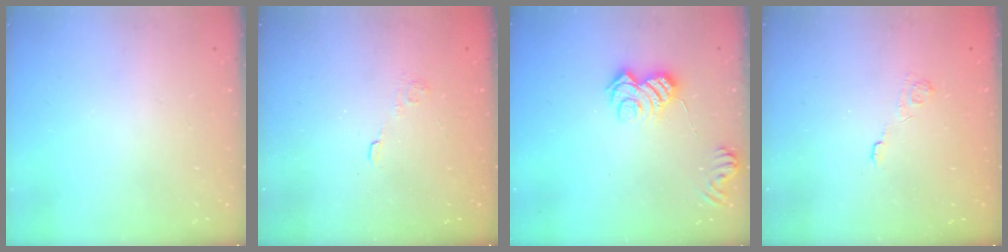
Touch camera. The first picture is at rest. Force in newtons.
{"total": 2.1, "press": 1.6, "slide": 1.4}
{"total": 9.6, "press": 9.6, "slide": 0.4}
{"total": 2.8, "press": 2.3, "slide": 1.5}